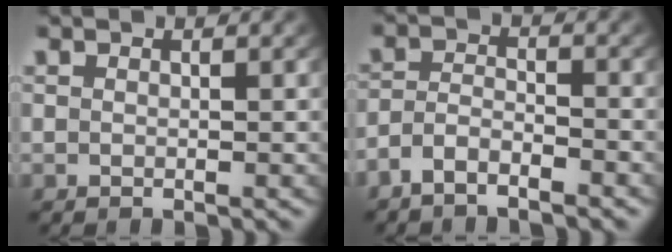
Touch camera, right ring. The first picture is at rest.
{"total": 3.2, "force": [-2.5, 1.5, 1.2], "torque": [-0.026, -0.007, -0.048]}